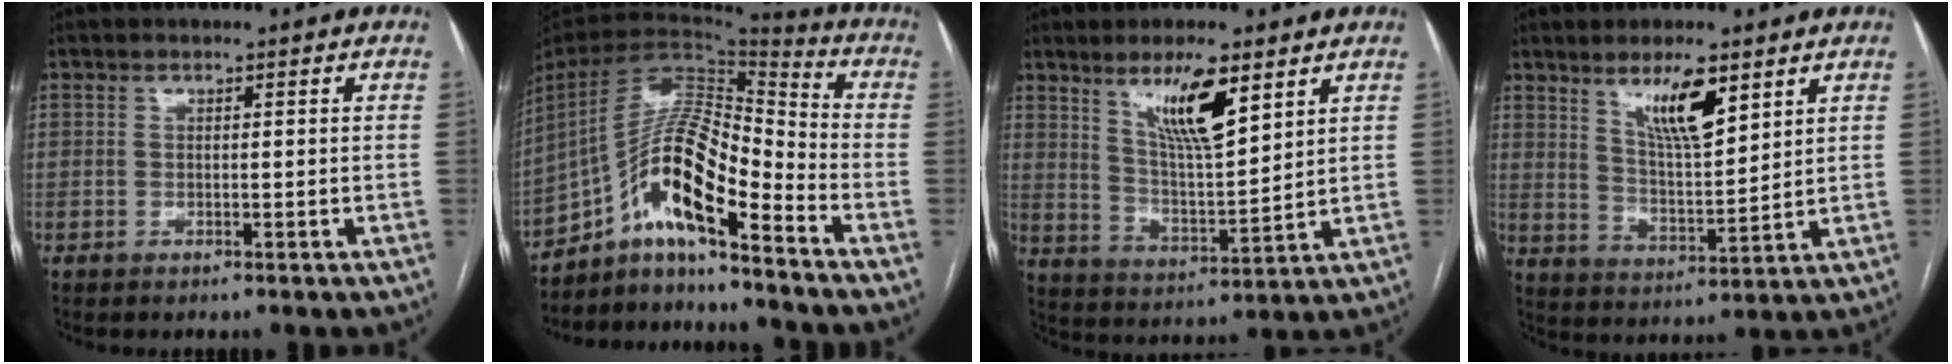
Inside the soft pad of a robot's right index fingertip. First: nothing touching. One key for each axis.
{"total": 14.9, "fx": -9.3, "fy": 2.6, "fz": 11.4, "tx": -0.210, "ty": 0.022, "tz": -0.161}
{"total": 10.4, "fx": 6.1, "fy": 1.7, "fz": 8.3, "tx": -0.151, "ty": -0.009, "tz": 0.114}
{"total": 8.9, "fx": 5.4, "fy": 1.7, "fz": 6.9, "tx": -0.129, "ty": -0.008, "tz": 0.101}